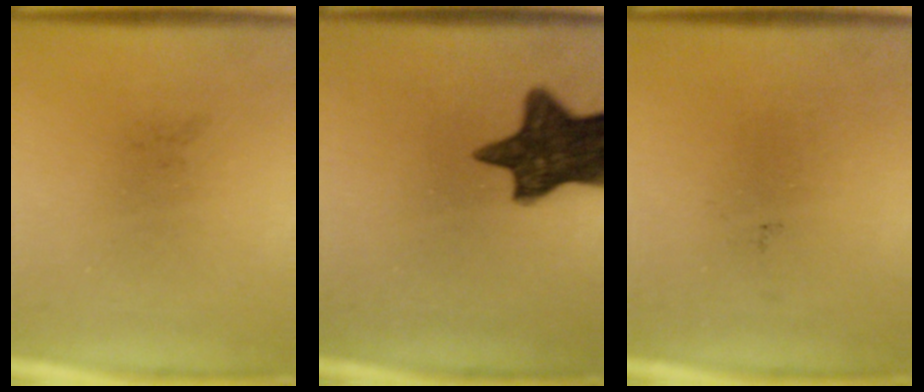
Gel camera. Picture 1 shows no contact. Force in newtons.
{"total": 12.7}
{"total": 0.0}